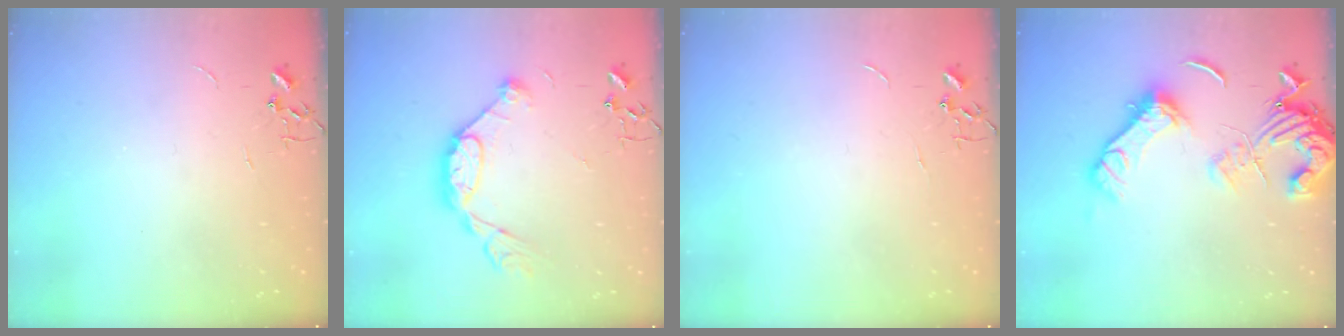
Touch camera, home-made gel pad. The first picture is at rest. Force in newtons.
{"total": 12.9, "press": 12.9, "slide": 0.8}
{"total": 0.0}
{"total": 16.3, "press": 16.2, "slide": 2.0}